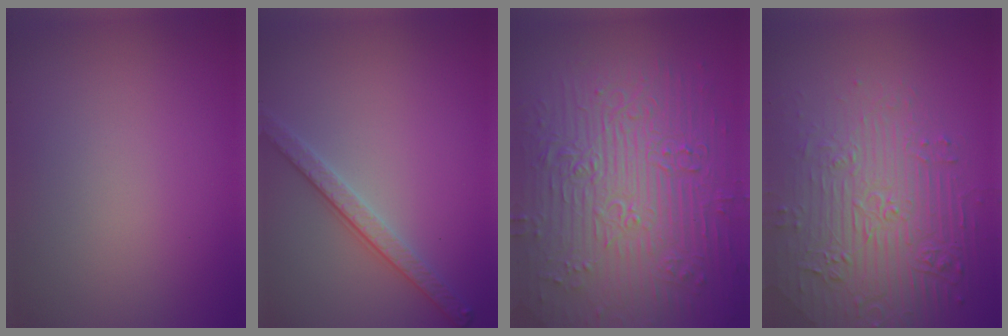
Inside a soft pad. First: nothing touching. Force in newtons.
{"total": 2.8, "press": 2.7, "slide": 0.8}
{"total": 12.0, "press": 7.9, "slide": 9.0}
{"total": 7.7, "press": 5.7, "slide": 5.2}